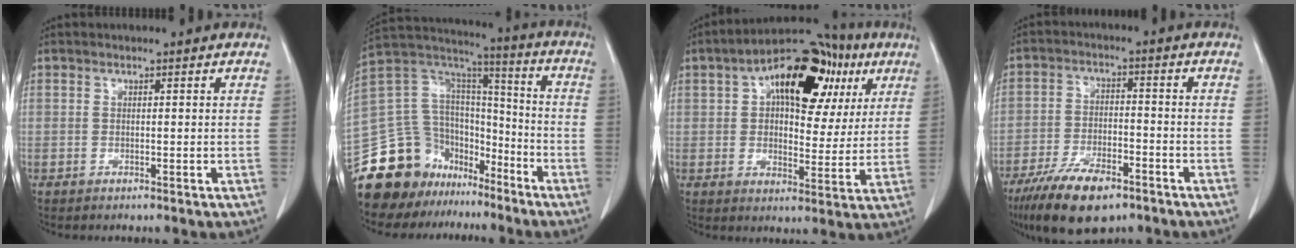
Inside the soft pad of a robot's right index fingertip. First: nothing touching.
{"total": 21.9, "force": [-16.5, 12.4, 7.4], "torque": [-0.164, 0.065, -0.278]}
{"total": 18.7, "force": [7.6, 9.6, 14.1], "torque": [-0.200, 0.051, 0.111]}
{"total": 11.4, "force": [-7.7, 4.1, 7.3], "torque": [-0.127, -0.011, -0.133]}